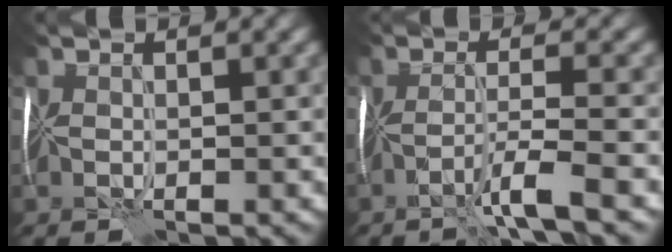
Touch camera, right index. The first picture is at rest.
{"total": 3.3, "force": [-2.1, -0.7, 2.5], "torque": [-0.043, 0.004, -0.056]}